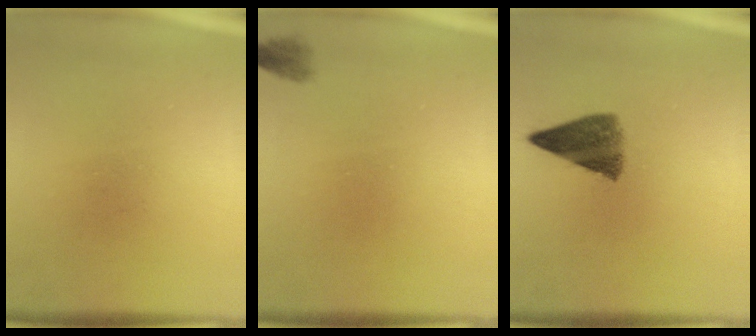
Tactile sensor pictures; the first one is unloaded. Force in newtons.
{"total": 1.3}
{"total": 6.8}